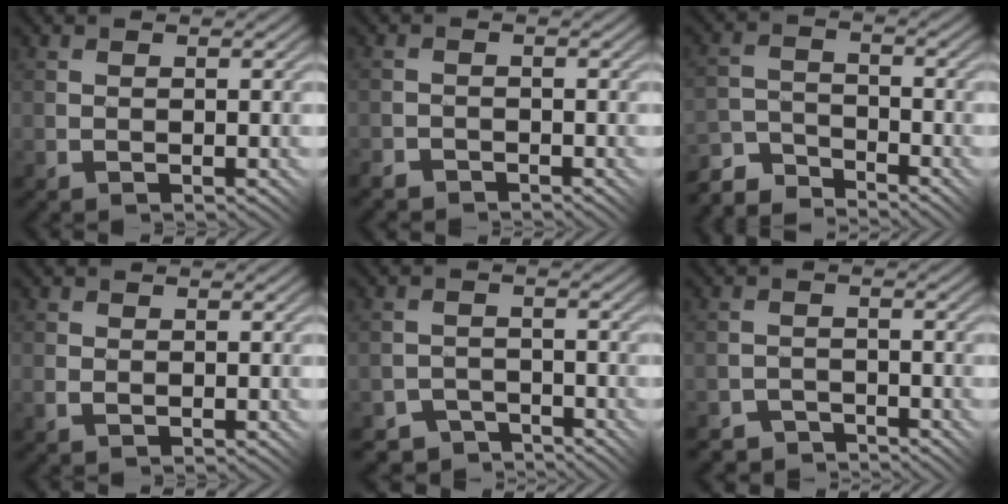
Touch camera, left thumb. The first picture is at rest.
{"total": 2.3, "force": [-2.1, 0.7, 0.0], "torque": [0.002, 0.011, -0.043]}
{"total": 5.5, "force": [-5.2, 1.4, 1.1], "torque": [-0.024, 0.005, -0.110]}
{"total": 1.2, "force": [0.0, 1.0, 0.6], "torque": [-0.008, 0.001, 0.002]}
{"total": 3.2, "force": [-2.9, 1.3, -0.1], "torque": [0.009, 0.003, -0.052]}
{"total": 2.8, "force": [-2.7, 0.8, -0.4], "torque": [0.018, 0.012, -0.050]}